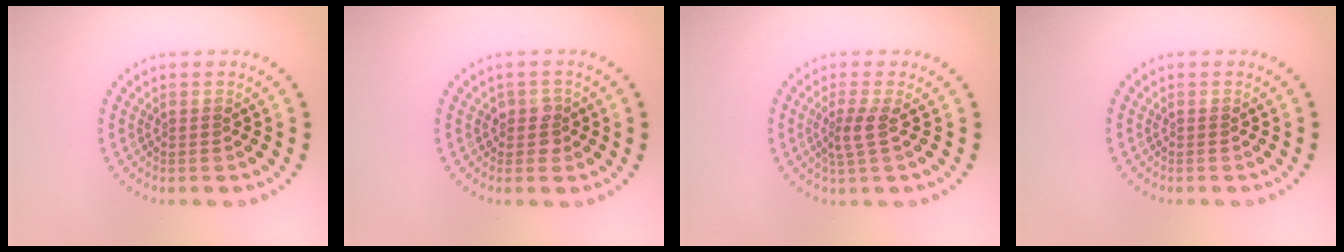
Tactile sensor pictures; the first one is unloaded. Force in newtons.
{"total": 1.6, "press": 1.4, "slide": 0.7}
{"total": 2.0, "press": 1.6, "slide": 1.2}
{"total": 0.0}